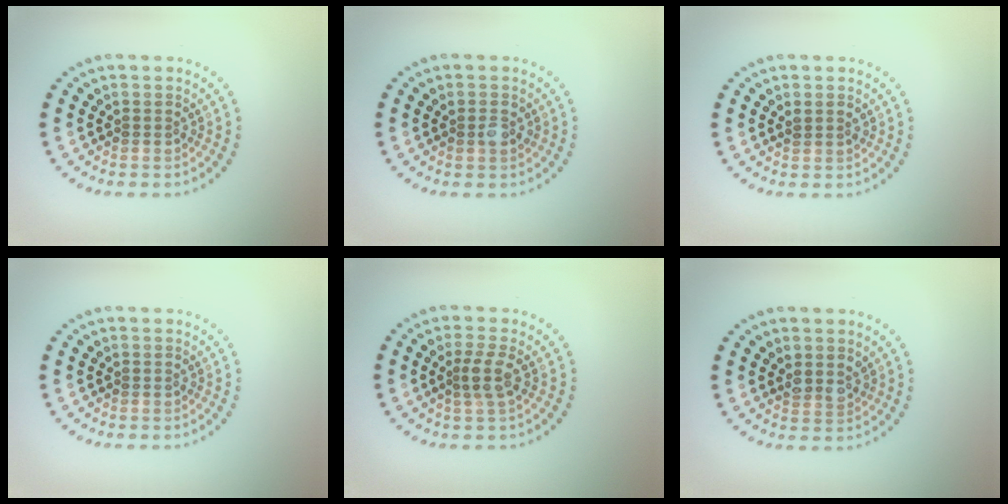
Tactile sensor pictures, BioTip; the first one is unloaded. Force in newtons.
{"total": 1.4, "press": 1.4, "slide": 0.4}
{"total": 0.8, "press": 0.7, "slide": 0.4}
{"total": 0.0}
{"total": 2.1, "press": 1.7, "slide": 1.2}
{"total": 1.8, "press": 1.5, "slide": 1.0}